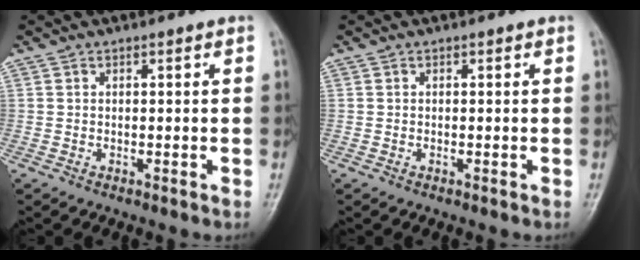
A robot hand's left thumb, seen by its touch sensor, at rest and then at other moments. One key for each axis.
{"total": 0.0}